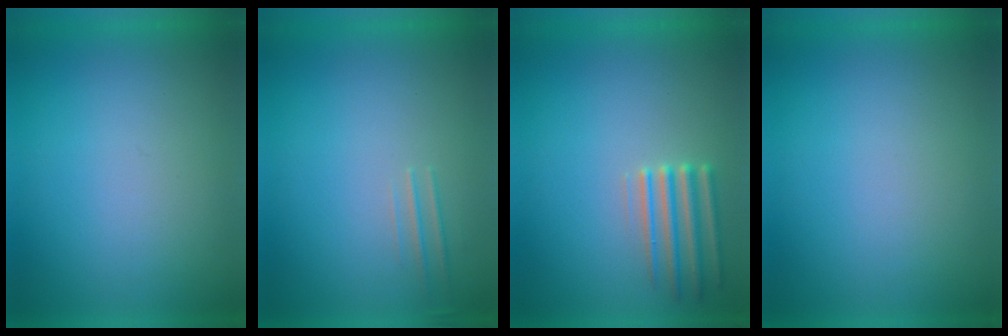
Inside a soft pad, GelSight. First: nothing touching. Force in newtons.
{"total": 1.6}
{"total": 2.3}
{"total": 1.2}